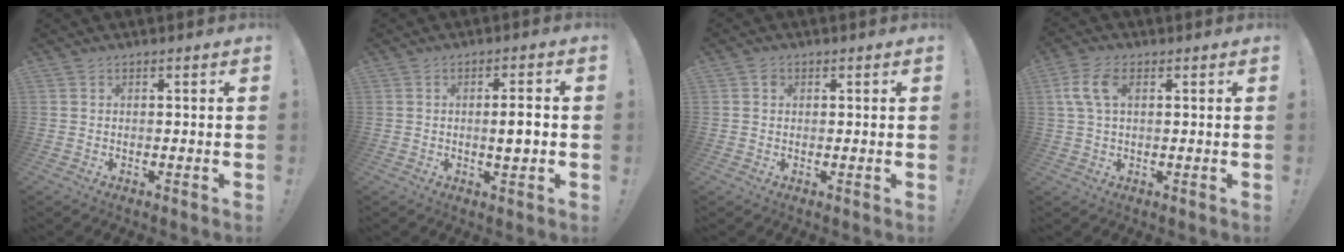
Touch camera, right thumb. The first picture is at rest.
{"total": 4.6, "force": [-0.4, 0.7, 4.5], "torque": [-0.064, -0.004, -0.013]}
{"total": 1.1, "force": [0.4, 1.0, 0.2], "torque": [0.001, 0.001, 0.004]}
{"total": 7.6, "force": [2.2, 4.3, 5.9], "torque": [-0.117, 0.004, 0.041]}